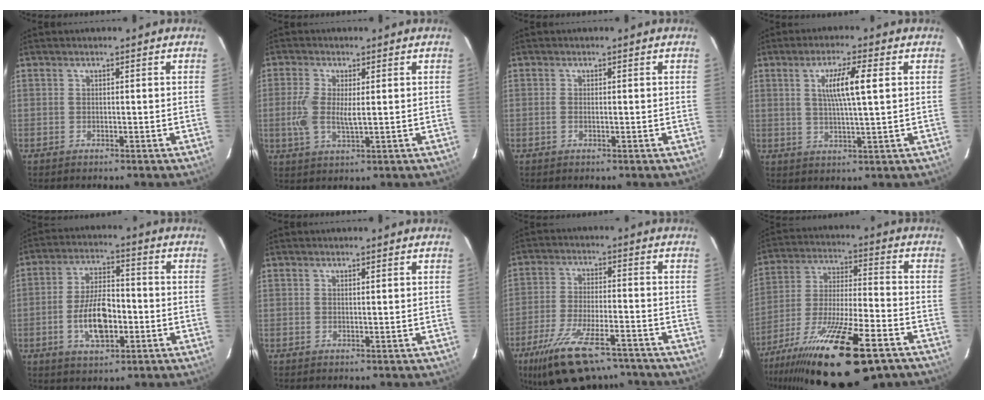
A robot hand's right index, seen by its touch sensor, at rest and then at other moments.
{"total": 5.8, "force": [0.2, 2.3, 5.4], "torque": [-0.119, -0.002, 0.001]}
{"total": 0.7, "force": [0.0, 0.3, 0.6], "torque": [-0.014, 0.000, -0.001]}
{"total": 7.3, "force": [1.9, 0.4, 7.0], "torque": [-0.127, 0.000, 0.033]}
{"total": 10.6, "force": [-2.8, 5.2, 8.9], "torque": [-0.171, 0.008, -0.042]}
{"total": 0.6, "force": [0.5, -0.1, 0.3], "torque": [-0.006, -0.003, 0.008]}
{"total": 17.8, "force": [-12.9, 6.3, 10.5], "torque": [-0.210, -0.035, -0.208]}
{"total": 26.8, "force": [-18.1, 6.8, 18.6], "torque": [-0.352, -0.061, -0.290]}